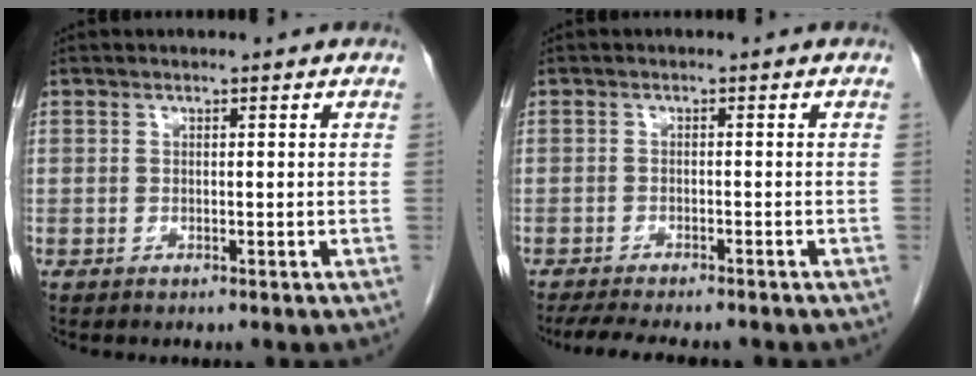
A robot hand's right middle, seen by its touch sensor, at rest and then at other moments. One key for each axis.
{"total": 9.4, "fx": -8.1, "fy": 1.9, "fz": 4.3, "tx": -0.062, "ty": -0.010, "tz": -0.115}